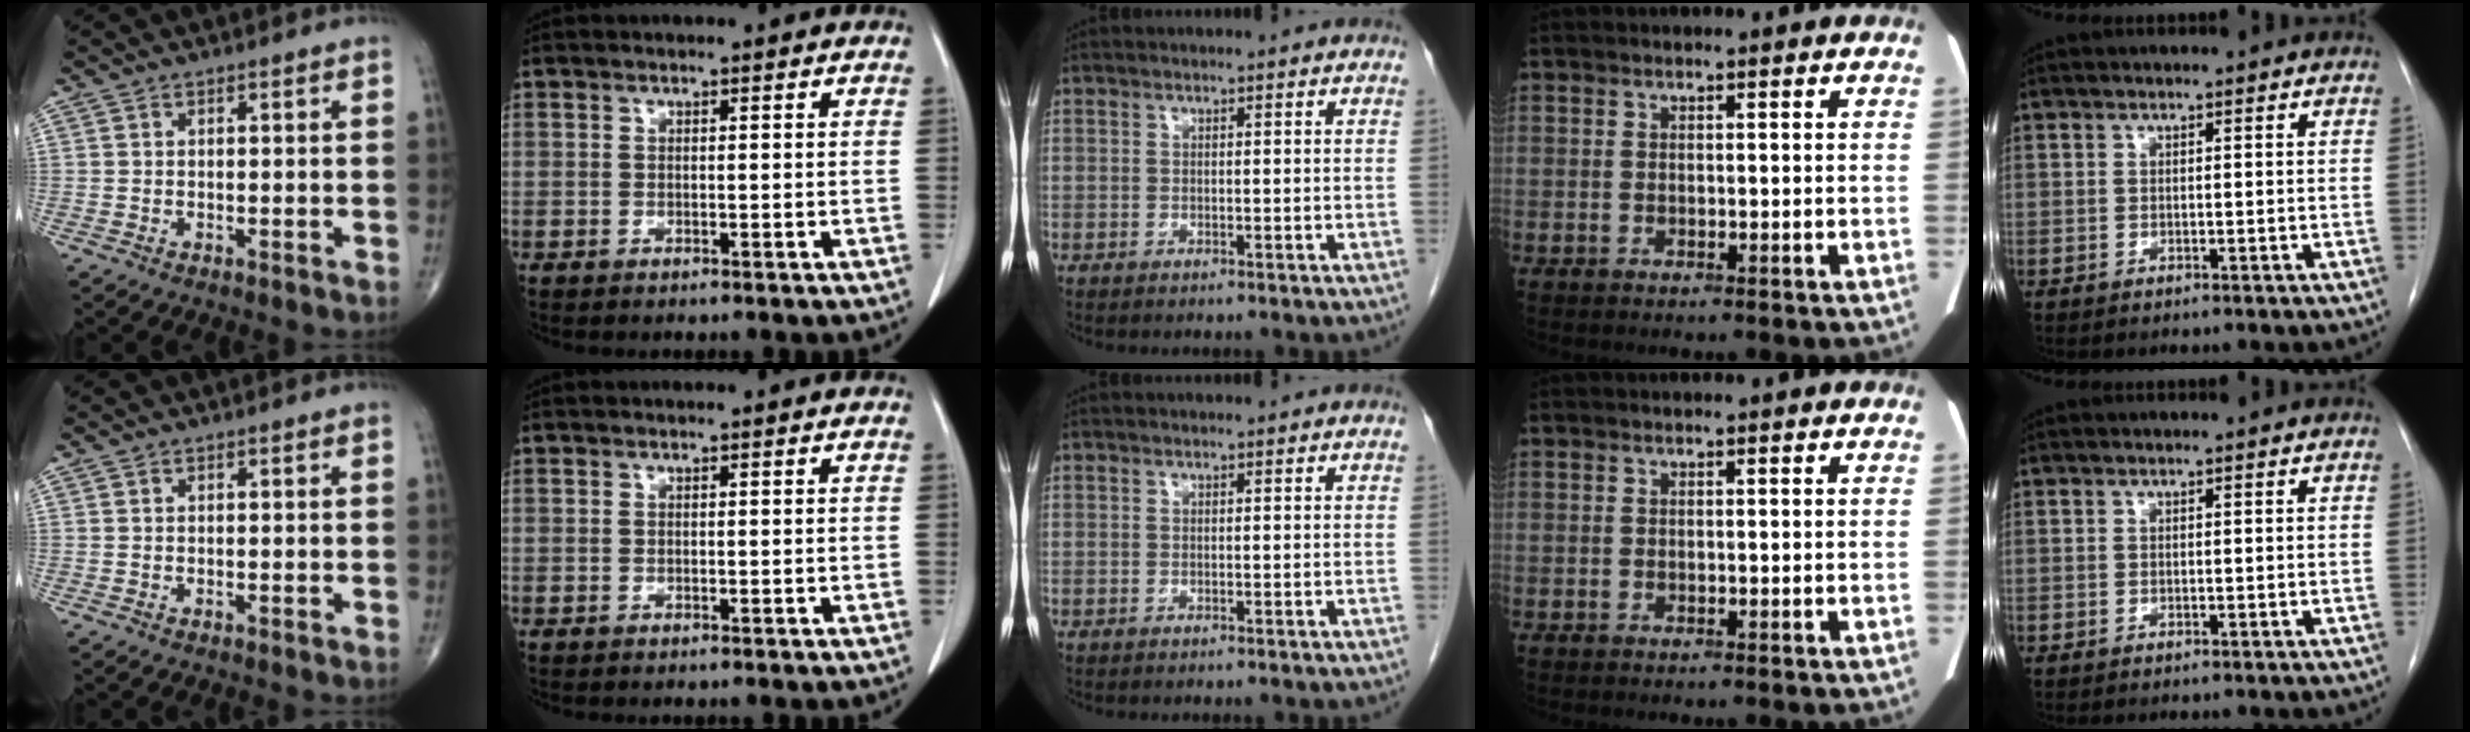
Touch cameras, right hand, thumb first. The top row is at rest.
{}